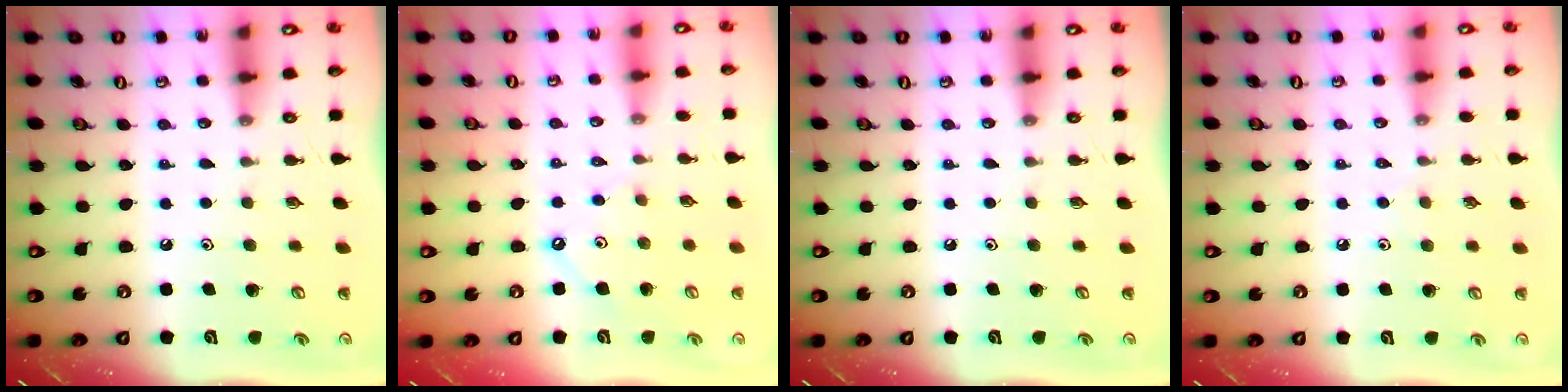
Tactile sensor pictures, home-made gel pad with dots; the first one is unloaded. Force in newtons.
{"total": 2.8, "press": 2.8, "slide": 0.5}
{"total": 0.0}
{"total": 4.4, "press": 4.3, "slide": 0.7}